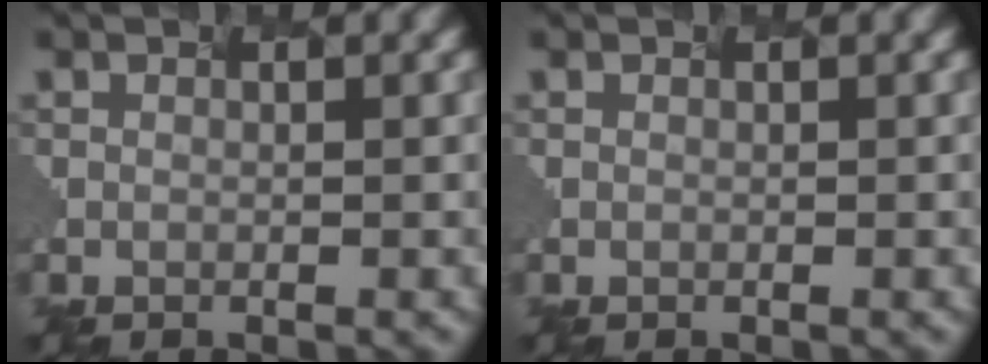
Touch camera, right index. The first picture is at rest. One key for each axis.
{"total": 0.0}